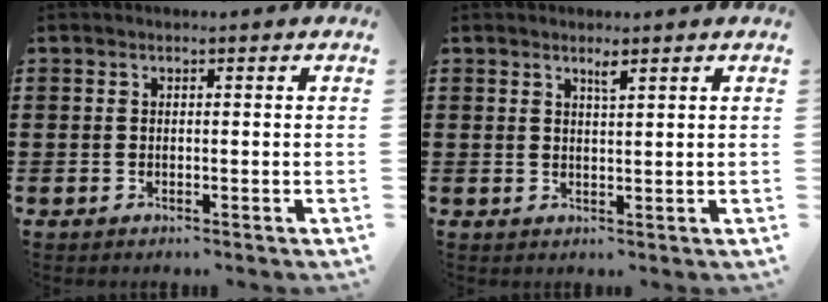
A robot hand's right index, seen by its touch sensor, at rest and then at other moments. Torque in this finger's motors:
{"motor_torque": [-0.02, 0.03, 0.01, 0.01]}